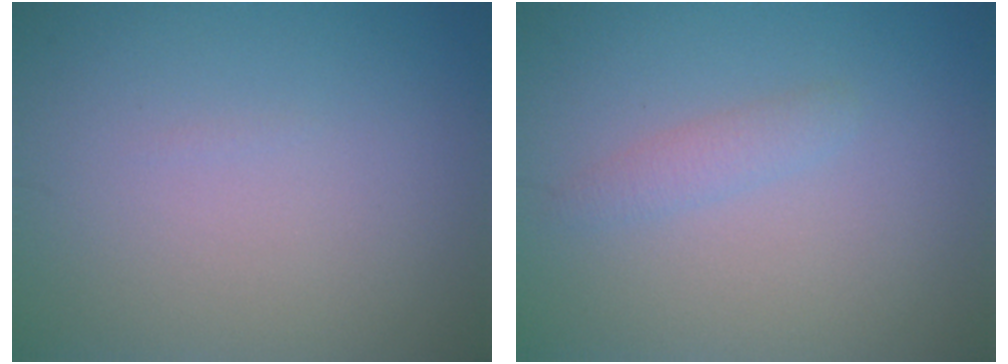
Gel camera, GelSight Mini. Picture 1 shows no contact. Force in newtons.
{"total": 1.3, "press": 1.3, "slide": 0.0}